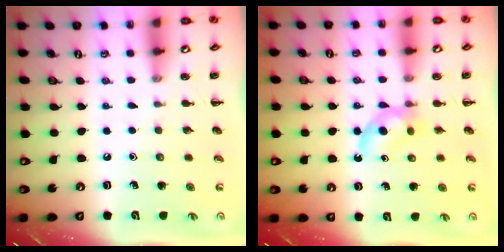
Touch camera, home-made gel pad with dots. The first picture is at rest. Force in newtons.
{"total": 4.5, "press": 4.1, "slide": 1.7}